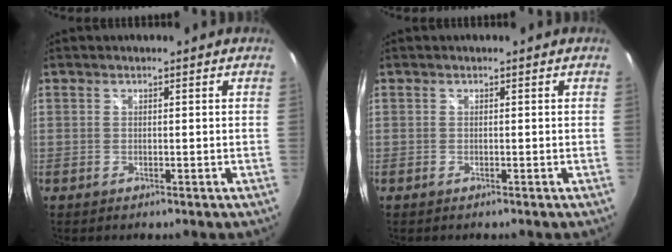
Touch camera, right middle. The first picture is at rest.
{"total": 0.0}